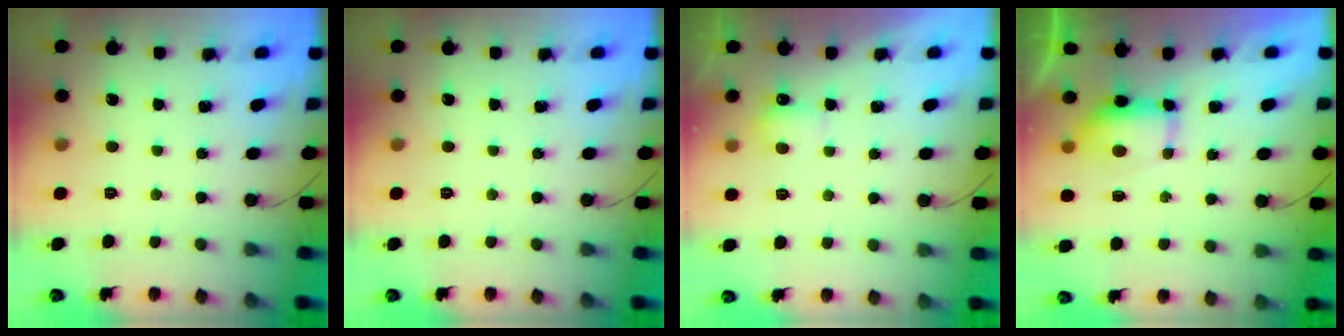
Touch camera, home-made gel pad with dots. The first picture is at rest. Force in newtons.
{"total": 0.0}
{"total": 2.8, "press": 2.7, "slide": 0.6}
{"total": 7.0, "press": 7.0, "slide": 0.5}